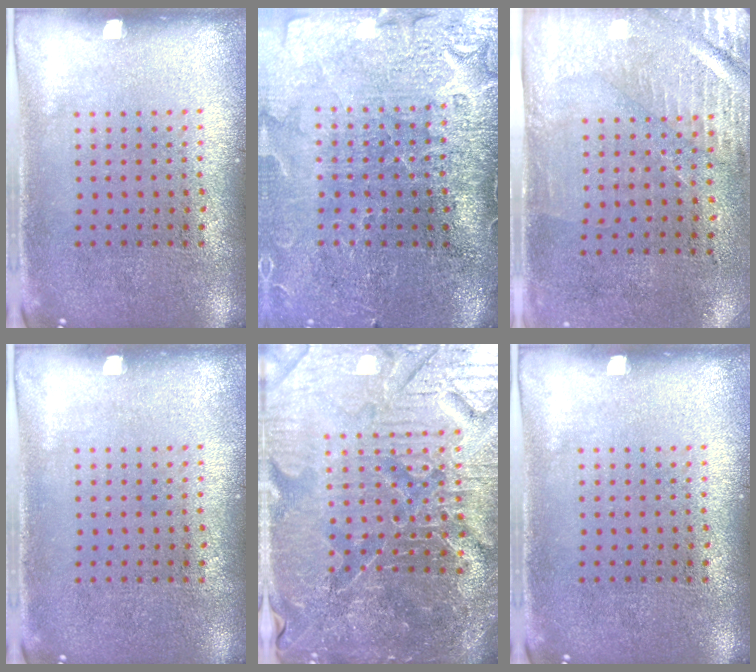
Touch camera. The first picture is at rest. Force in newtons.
{"total": 4.0, "press": 3.5, "slide": 2.0}
{"total": 3.0, "press": 2.5, "slide": 1.6}
{"total": 0.0}
{"total": 6.3, "press": 5.7, "slide": 2.5}
{"total": 0.0}